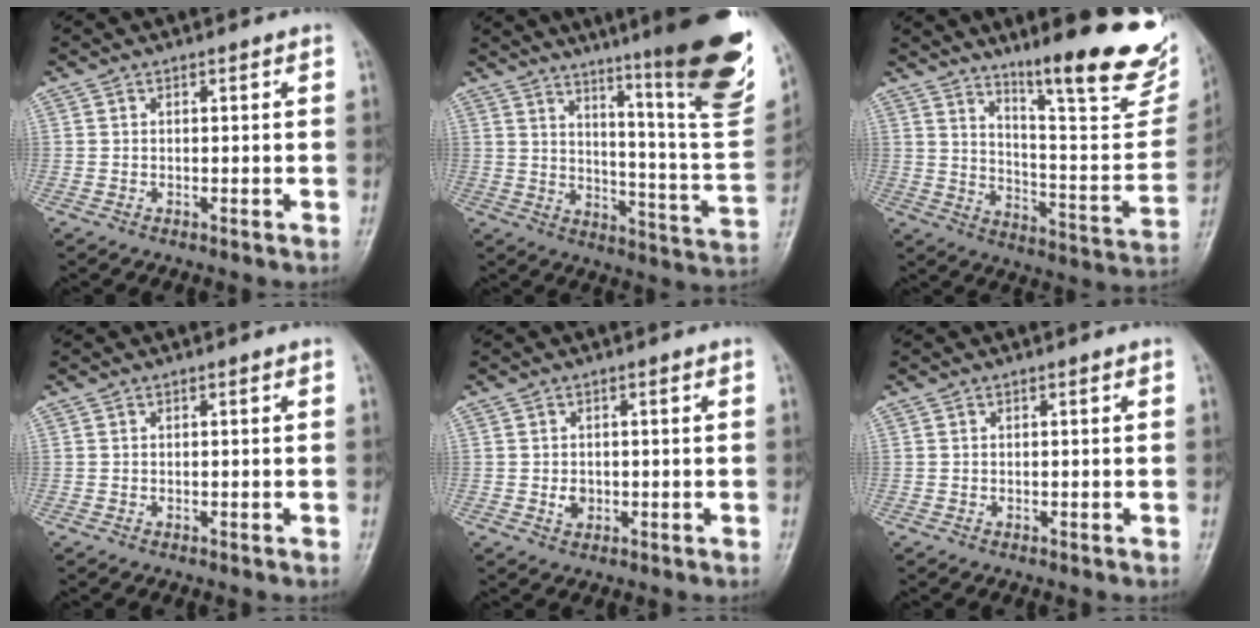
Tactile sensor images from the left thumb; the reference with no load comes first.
{"total": 26.7, "force": [17.1, 3.0, 20.3], "torque": [-0.259, -0.094, 0.237]}
{"total": 23.6, "force": [16.5, 4.4, 16.2], "torque": [-0.195, -0.094, 0.240]}
{"total": 0.0}
{"total": 1.9, "force": [-0.2, 1.5, 1.1], "torque": [-0.011, 0.001, 0.000]}
{"total": 0.0}